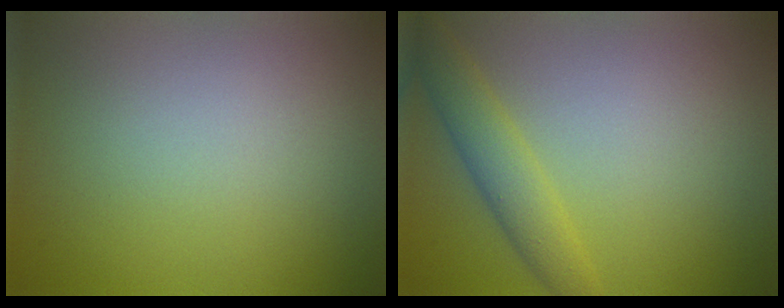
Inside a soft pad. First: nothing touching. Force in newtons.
{"total": 3.1, "press": 3.1, "slide": 0.1}